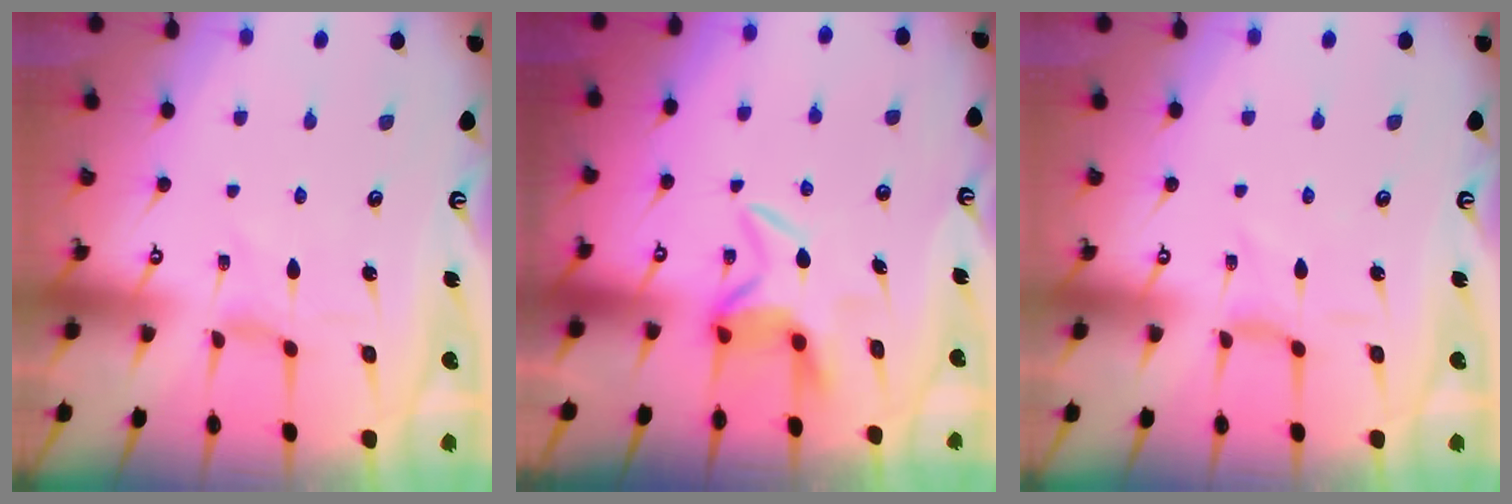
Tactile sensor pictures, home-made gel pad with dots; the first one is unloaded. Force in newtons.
{"total": 5.7, "press": 5.7, "slide": 0.4}
{"total": 0.8, "press": 0.7, "slide": 0.3}